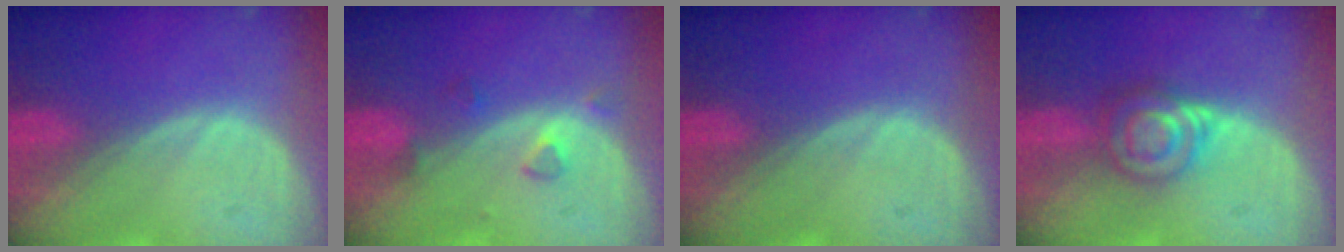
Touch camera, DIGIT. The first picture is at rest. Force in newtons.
{"total": 2.5, "press": 2.3, "slide": 0.9}
{"total": 0.0}
{"total": 6.6, "press": 5.6, "slide": 3.4}